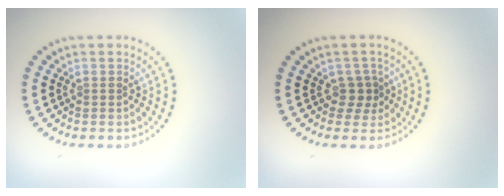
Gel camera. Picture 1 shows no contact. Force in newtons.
{"total": 1.5, "press": 1.2, "slide": 0.9}